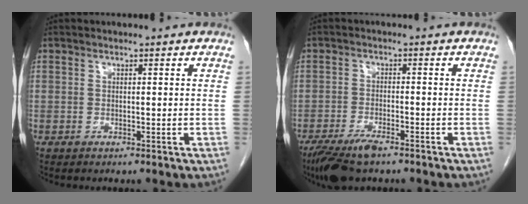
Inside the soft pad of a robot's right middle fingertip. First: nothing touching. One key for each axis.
{"total": 6.6, "fx": -4.9, "fy": 1.6, "fz": 4.1, "tx": -0.079, "ty": -0.014, "tz": -0.087}